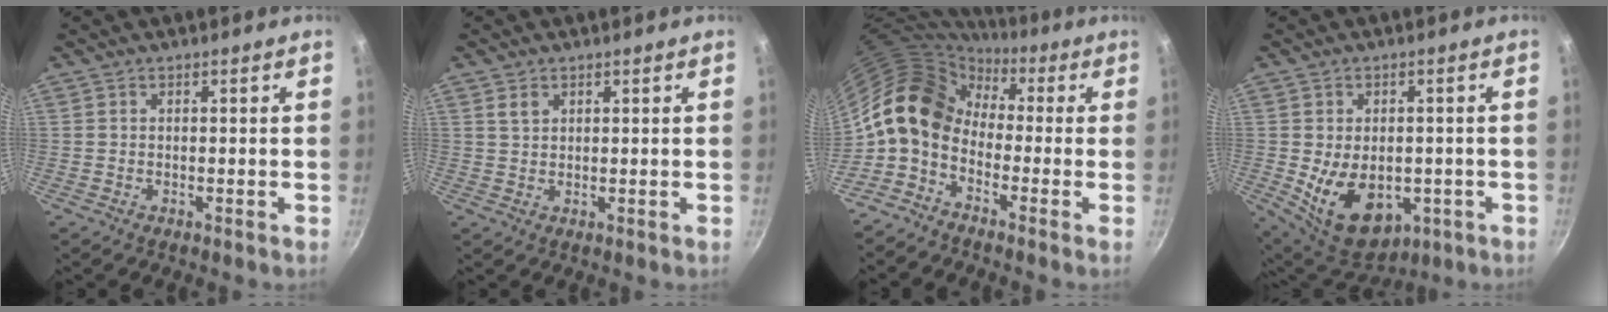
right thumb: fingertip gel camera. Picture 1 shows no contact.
{"total": 2.2, "force": [1.1, 1.4, 1.3], "torque": [-0.019, -0.001, 0.022]}
{"total": 11.4, "force": [0.1, 8.3, 7.9], "torque": [-0.118, 0.027, -0.024]}
{"total": 13.9, "force": [-2.7, 9.3, 9.9], "torque": [-0.129, -0.008, -0.015]}